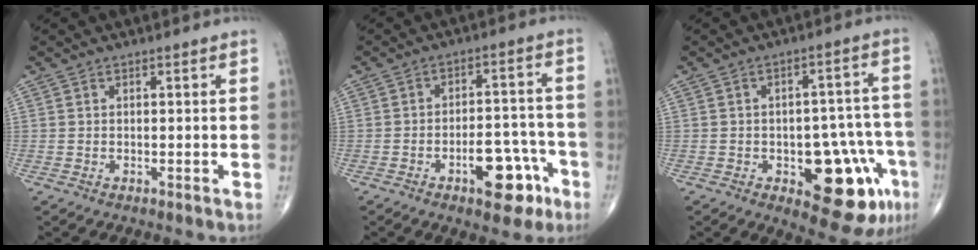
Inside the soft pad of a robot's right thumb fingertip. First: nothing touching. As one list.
[{"total": 10.6, "force": [-5.1, 5.1, 7.7], "torque": [-0.086, 0.042, -0.067]}, {"total": 16.0, "force": [-6.2, 7.4, 12.8], "torque": [-0.118, 0.036, -0.066]}]